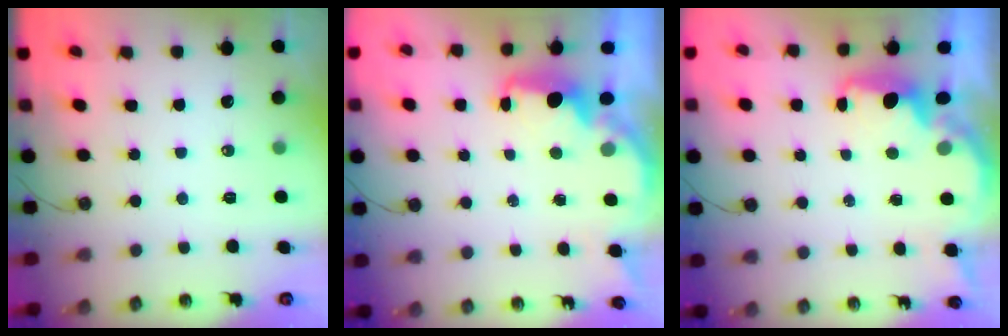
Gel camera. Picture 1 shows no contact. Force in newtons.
{"total": 3.3, "press": 3.3, "slide": 0.6}
{"total": 2.2, "press": 2.0, "slide": 0.8}